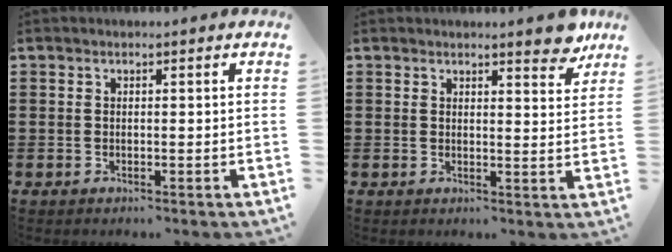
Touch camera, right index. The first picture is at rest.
{"total": 4.1, "force": [3.5, 0.8, 1.9], "torque": [-0.022, -0.012, 0.060]}